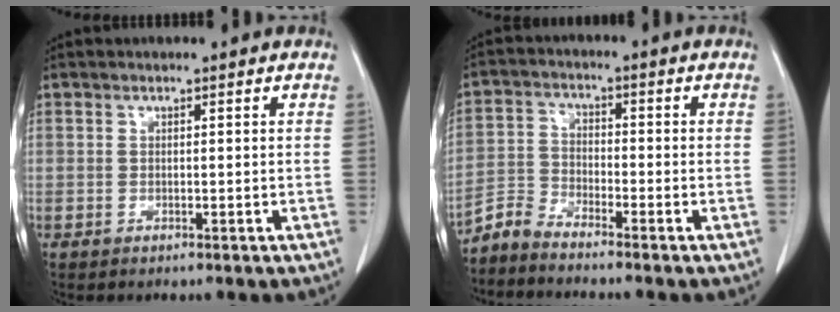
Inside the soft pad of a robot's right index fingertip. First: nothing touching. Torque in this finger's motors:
{"motor_torque": [0.01, -0.11, -0.01, -0.01]}